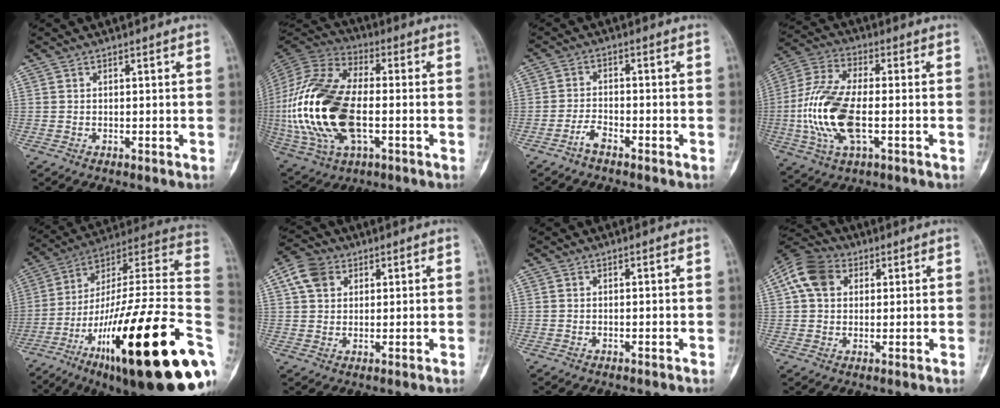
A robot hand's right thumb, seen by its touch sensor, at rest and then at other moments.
{"total": 27.1, "force": [-3.4, 14.2, 22.8], "torque": [-0.504, 0.001, -0.056]}
{"total": 2.9, "force": [-2.3, 0.9, 1.5], "torque": [-0.032, 0.017, -0.046]}
{"total": 16.0, "force": [-2.7, 7.0, 14.1], "torque": [-0.312, 0.014, -0.052]}
{"total": 36.5, "force": [-10.9, 8.1, 33.9], "torque": [-0.448, 0.065, -0.179]}
{"total": 5.2, "force": [2.5, 3.4, 2.9], "torque": [-0.049, 0.004, 0.043]}
{"total": 0.0}
{"total": 8.5, "force": [3.0, 6.0, 5.3], "torque": [-0.097, 0.012, 0.047]}